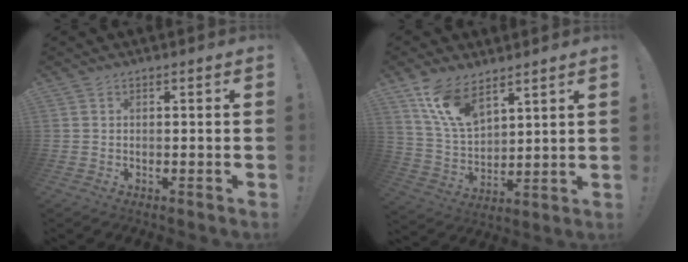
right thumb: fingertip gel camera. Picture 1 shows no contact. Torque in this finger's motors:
{"motor_torque": [0.29, 0.34, 0.08, 0.34, 0.29]}